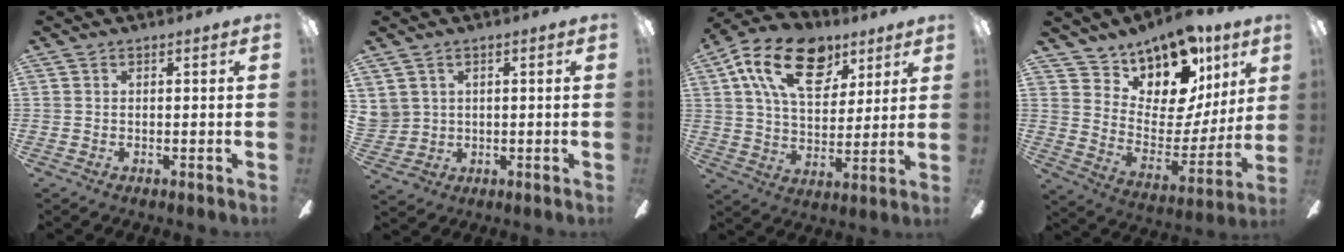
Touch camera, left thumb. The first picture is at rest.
{"total": 4.2, "force": [2.2, 3.6, -0.3], "torque": [-0.015, -0.004, 0.047]}
{"total": 19.4, "force": [9.8, 11.5, 12.2], "torque": [-0.200, -0.025, 0.173]}
{"total": 16.0, "force": [12.1, 7.9, 6.9], "torque": [-0.111, -0.106, 0.216]}